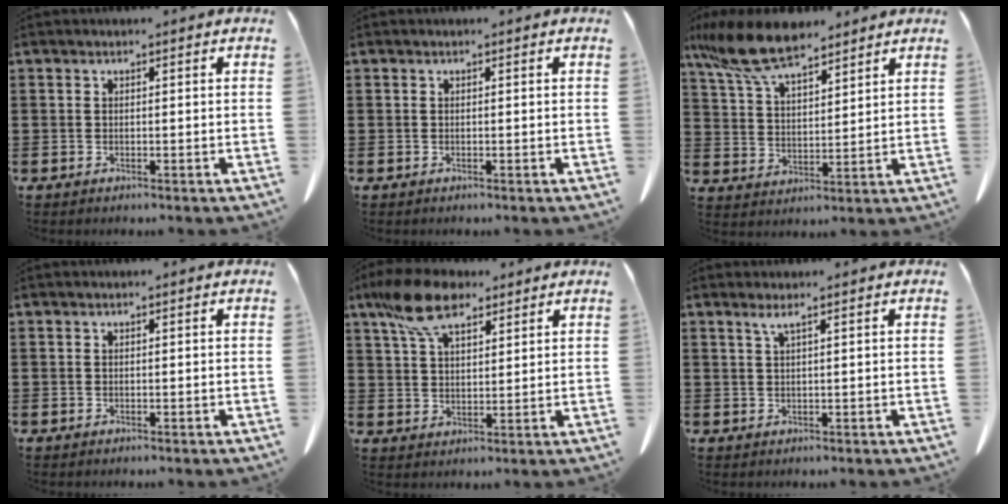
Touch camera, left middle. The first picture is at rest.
{"total": 0.0}
{"total": 11.1, "force": [8.6, 3.1, 6.3], "torque": [-0.155, -0.023, 0.159]}
{"total": 0.0}
{"total": 9.7, "force": [6.4, 4.0, 6.1], "torque": [-0.142, -0.006, 0.120]}
{"total": 1.4, "force": [0.8, -0.1, 1.1], "torque": [-0.023, -0.003, 0.015]}